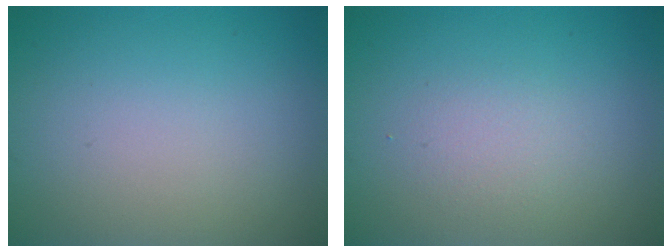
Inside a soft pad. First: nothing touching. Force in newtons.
{"total": 1.5, "press": 1.5, "slide": 0.0}